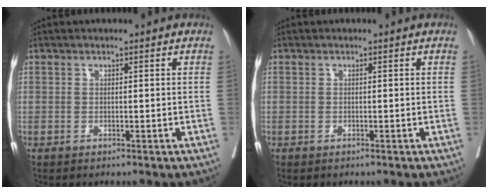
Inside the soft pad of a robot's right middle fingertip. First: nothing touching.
{"total": 0.0}